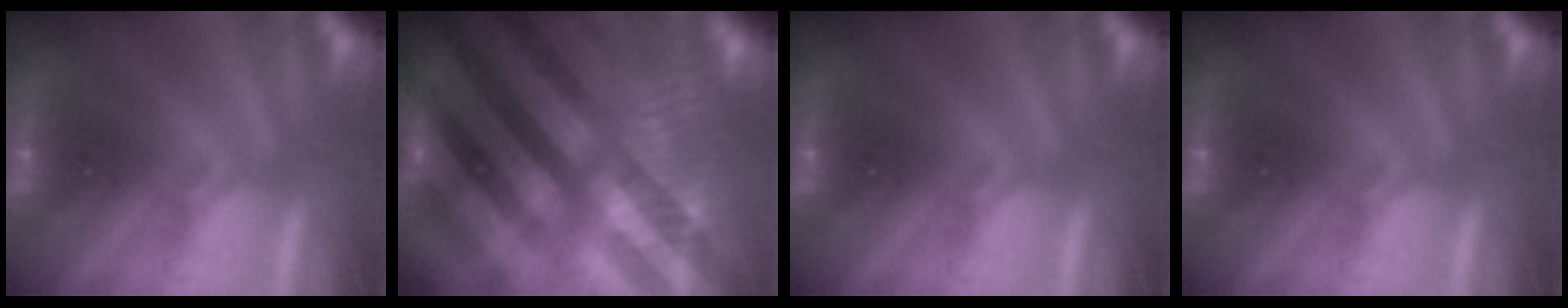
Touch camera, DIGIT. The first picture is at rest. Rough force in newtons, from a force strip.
{"total": 7.2}
{"total": 0.0}
{"total": 0.0}